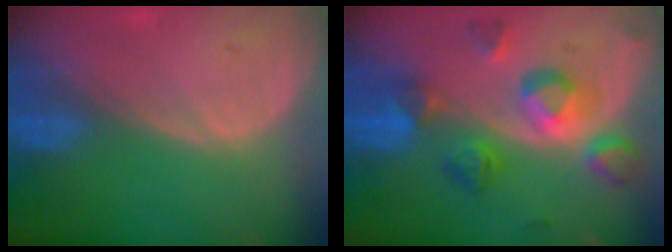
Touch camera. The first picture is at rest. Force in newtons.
{"total": 8.4, "press": 8.4, "slide": 0.3}